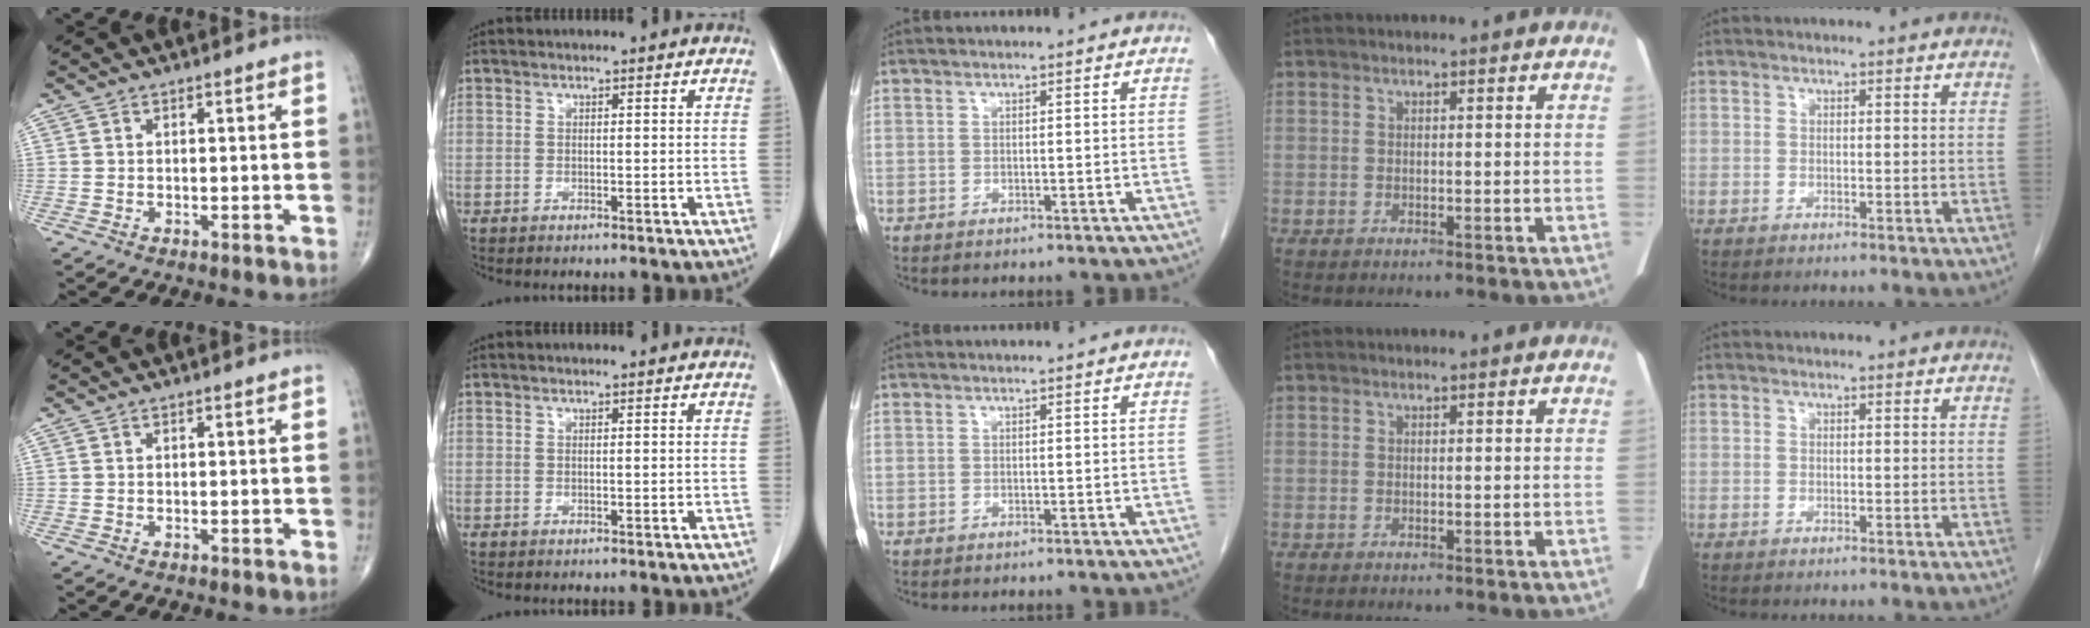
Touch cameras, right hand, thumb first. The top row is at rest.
{}